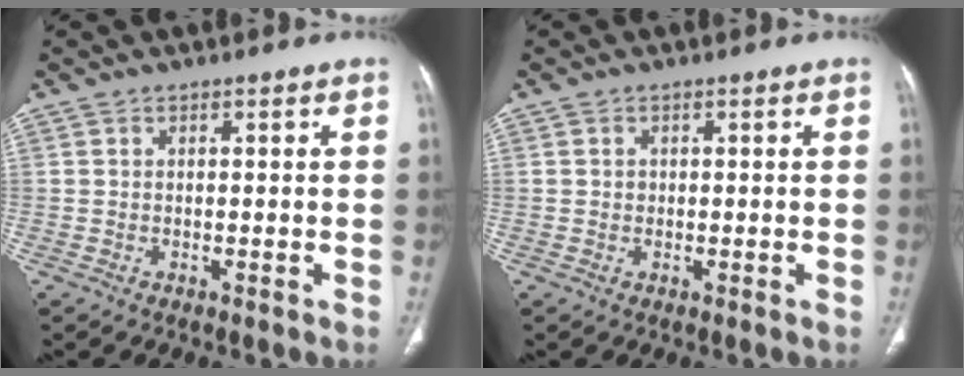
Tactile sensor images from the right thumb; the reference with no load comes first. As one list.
[{"total": 0.8, "force": [0.1, 0.7, 0.3], "torque": [-0.002, 0.002, 0.003]}]